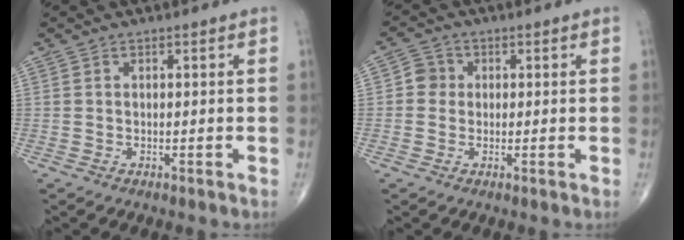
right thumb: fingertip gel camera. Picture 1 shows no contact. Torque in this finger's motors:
{"motor_torque": [-0.19, 0.31, -0.07, 0.10, 0.04]}